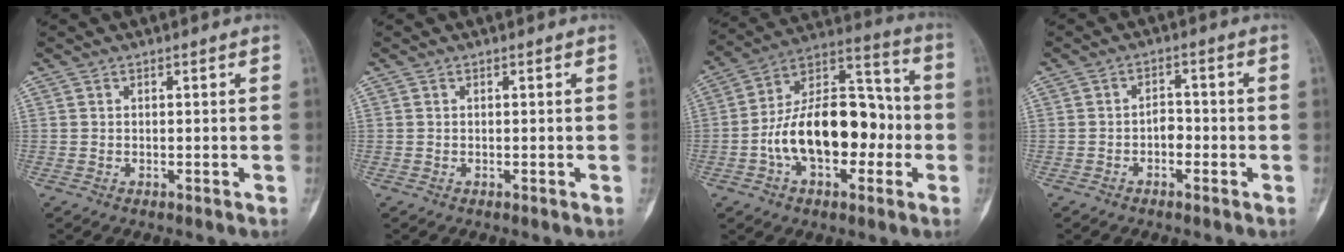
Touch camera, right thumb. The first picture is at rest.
{"total": 0.0}
{"total": 20.5, "force": [-3.6, 11.9, 16.2], "torque": [-0.245, 0.051, -0.062]}
{"total": 2.9, "force": [-1.0, 1.9, 1.9], "torque": [-0.015, 0.015, -0.023]}